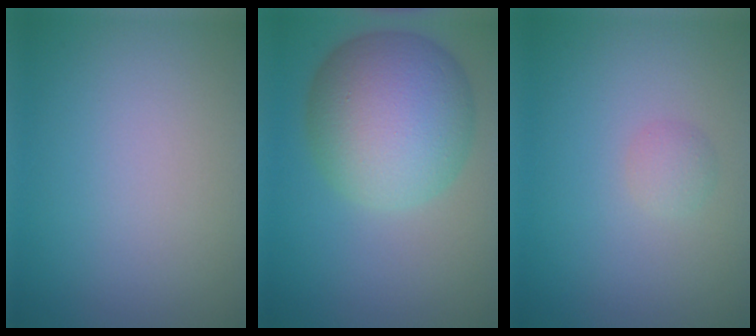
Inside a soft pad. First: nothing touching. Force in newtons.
{"total": 11.0, "press": 11.0, "slide": 0.4}
{"total": 1.1, "press": 1.1, "slide": 0.1}